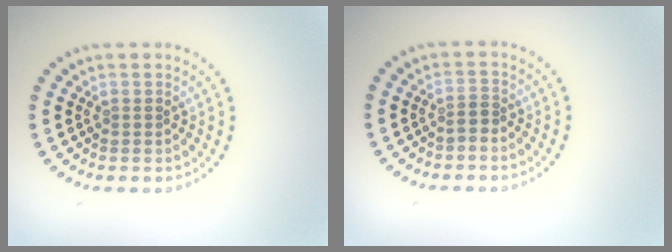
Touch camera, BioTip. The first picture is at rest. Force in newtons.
{"total": 0.7, "press": 0.5, "slide": 0.6}